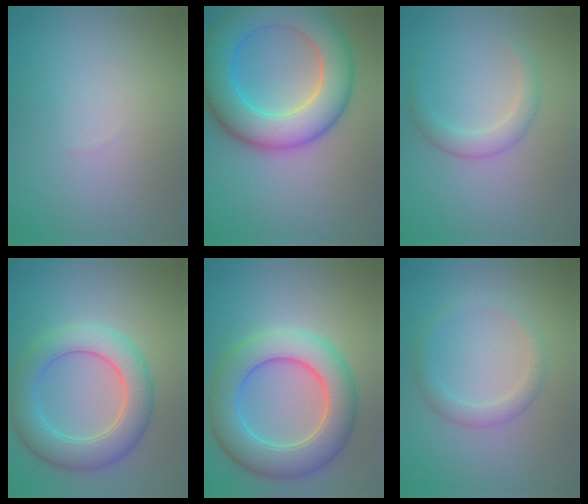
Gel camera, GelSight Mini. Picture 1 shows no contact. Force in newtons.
{"total": 10.6, "press": 10.6, "slide": 0.2}
{"total": 2.3, "press": 2.3, "slide": 0.0}
{"total": 6.4, "press": 6.4, "slide": 0.3}
{"total": 8.4, "press": 8.4, "slide": 0.5}
{"total": 2.1, "press": 2.1, "slide": 0.1}